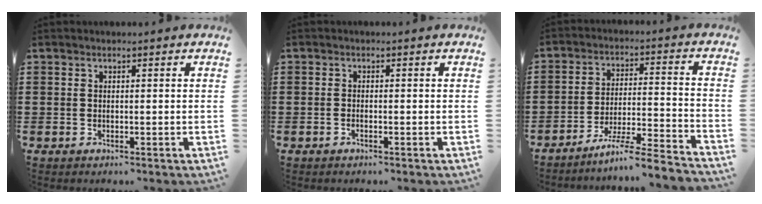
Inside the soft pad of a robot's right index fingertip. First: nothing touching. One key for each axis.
{"total": 0.6, "fx": -0.4, "fy": -0.1, "fz": 0.4, "tx": -0.010, "ty": -0.006, "tz": -0.006}
{"total": 7.1, "fx": -6.1, "fy": -0.2, "fz": 3.6, "tx": -0.071, "ty": -0.010, "tz": -0.119}